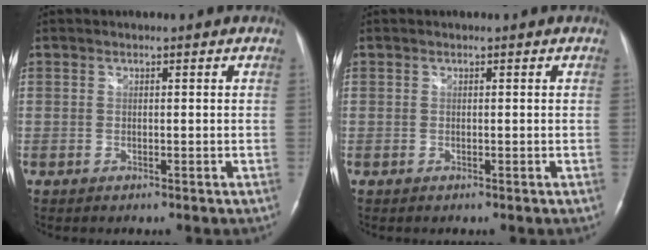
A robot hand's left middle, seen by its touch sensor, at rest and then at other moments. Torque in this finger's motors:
{"motor_torque": [-0.03, 0.01, 0.01, 0.01]}